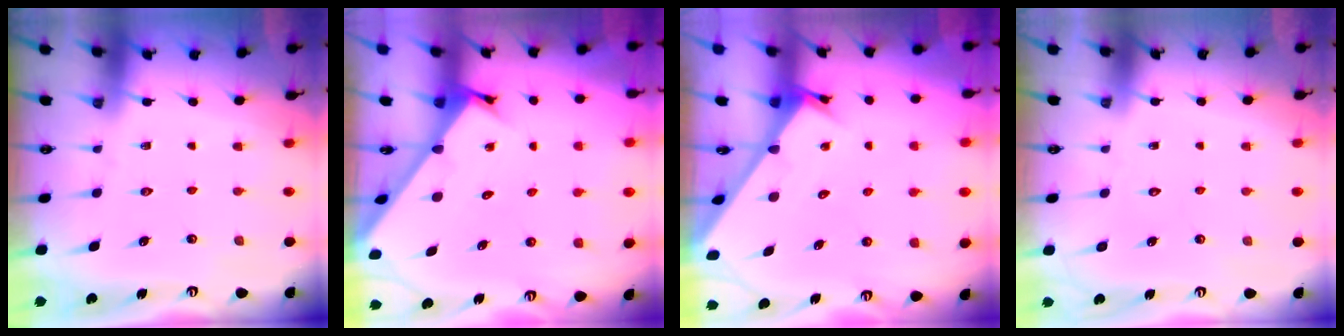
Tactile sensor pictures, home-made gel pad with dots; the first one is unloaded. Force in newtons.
{"total": 2.4, "press": 2.4, "slide": 0.2}
{"total": 2.9, "press": 2.9, "slide": 0.1}
{"total": 1.7, "press": 1.7, "slide": 0.1}